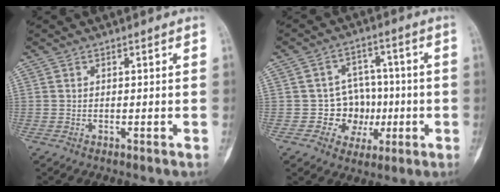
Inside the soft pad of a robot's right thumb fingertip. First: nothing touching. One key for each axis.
{"total": 8.3, "fx": -1.5, "fy": 7.7, "fz": 2.9, "tx": 0.023, "ty": 0.026, "tz": -0.022}